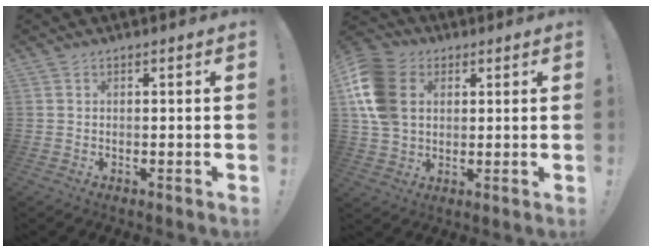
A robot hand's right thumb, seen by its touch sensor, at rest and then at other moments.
{"total": 15.9, "force": [3.5, 12.2, 9.5], "torque": [-0.195, -0.004, 0.070]}